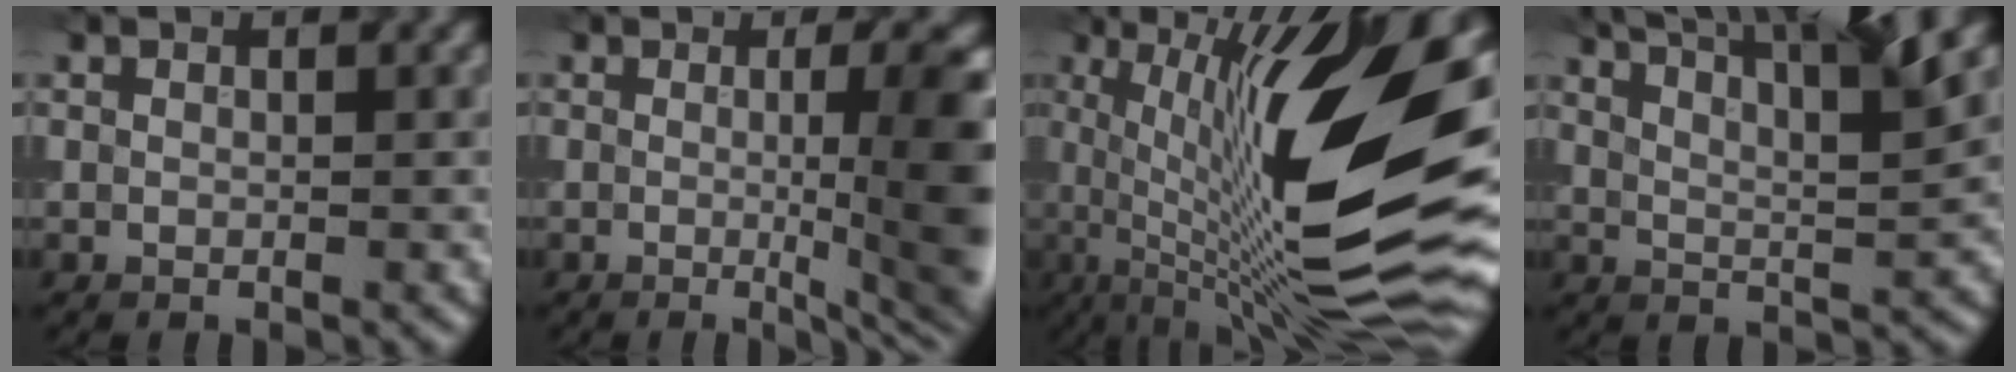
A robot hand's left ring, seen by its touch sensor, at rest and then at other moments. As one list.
[{"total": 9.4, "force": [-0.4, 2.5, 9.1], "torque": [-0.091, -0.006, -0.005]}, {"total": 18.8, "force": [1.2, 5.8, 17.9], "torque": [-0.272, 0.019, 0.016]}, {"total": 10.7, "force": [7.5, 2.4, 7.2], "torque": [-0.093, 0.032, 0.074]}]